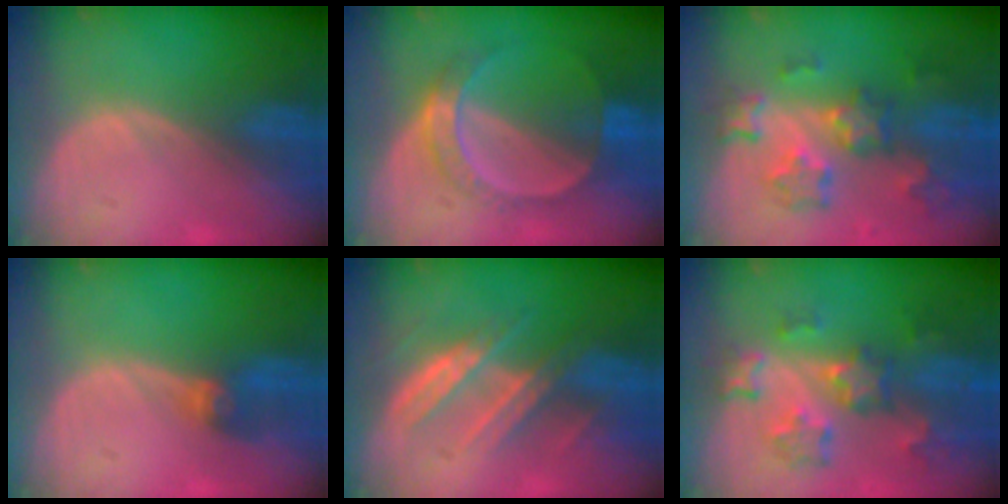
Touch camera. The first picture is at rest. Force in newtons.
{"total": 7.3, "press": 6.4, "slide": 3.6}
{"total": 9.2, "press": 8.1, "slide": 4.3}
{"total": 2.7, "press": 2.7, "slide": 0.1}
{"total": 7.5, "press": 7.2, "slide": 1.9}
{"total": 9.0, "press": 7.9, "slide": 4.2}